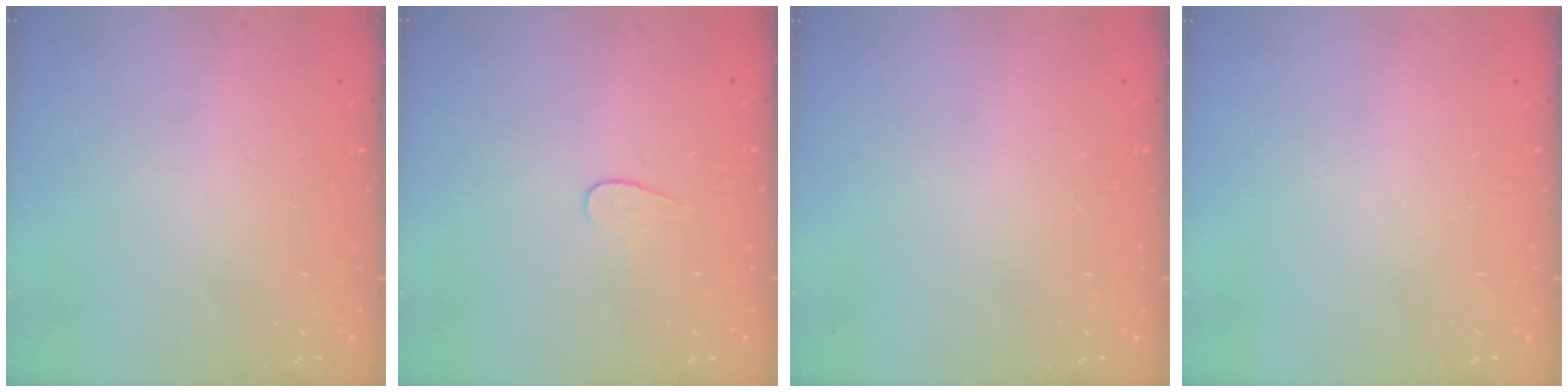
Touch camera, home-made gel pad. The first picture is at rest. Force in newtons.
{"total": 4.8, "press": 4.8, "slide": 0.5}
{"total": 0.0}
{"total": 0.0}